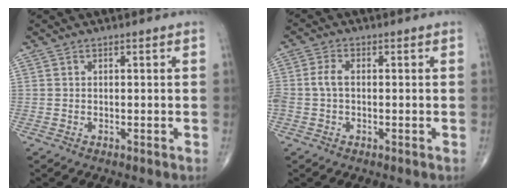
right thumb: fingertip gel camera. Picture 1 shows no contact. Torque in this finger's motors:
{"motor_torque": [0.08, 0.06, 0.34, 0.11, 0.05]}